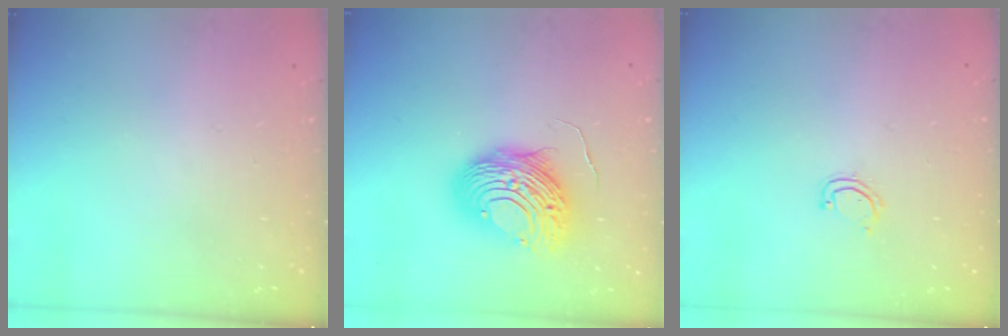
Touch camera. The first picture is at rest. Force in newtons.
{"total": 12.7, "press": 12.7, "slide": 1.3}
{"total": 4.3, "press": 4.3, "slide": 0.4}